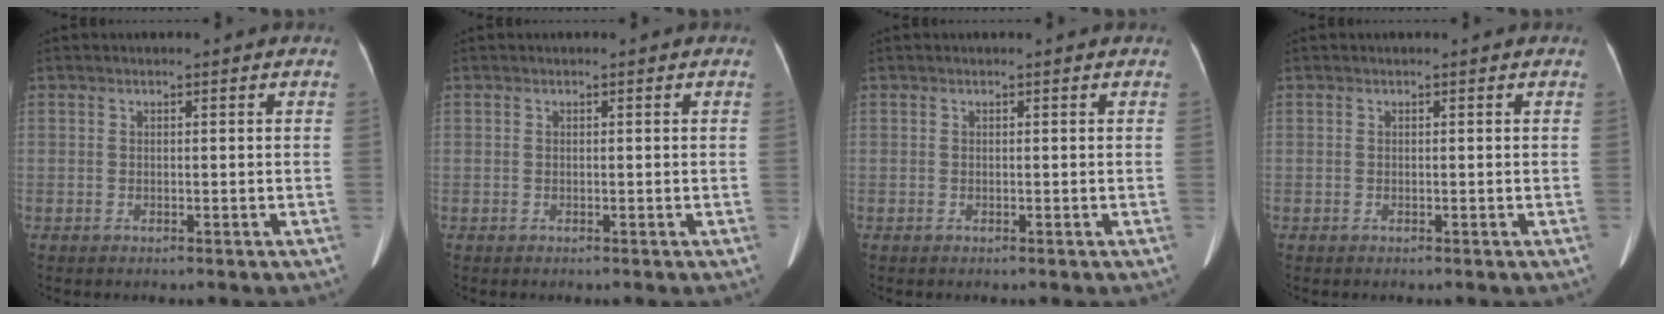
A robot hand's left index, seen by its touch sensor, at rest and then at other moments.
{"total": 0.0}
{"total": 0.0}
{"total": 0.0}